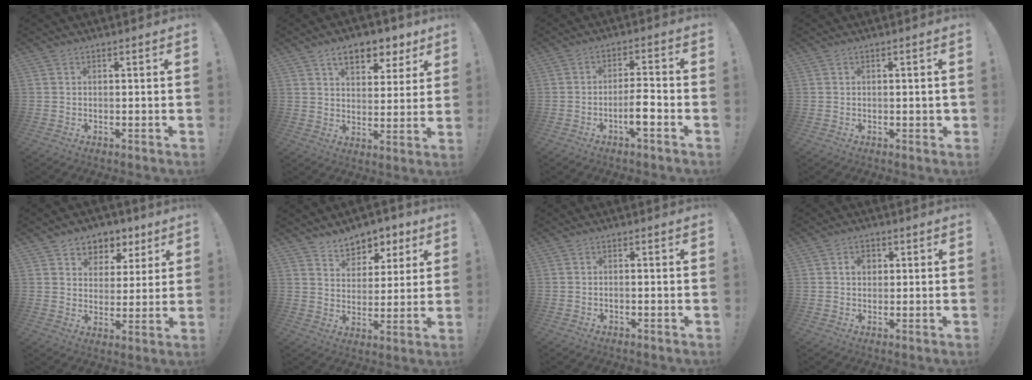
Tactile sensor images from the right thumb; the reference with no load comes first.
{"total": 10.2, "force": [6.3, 5.7, 5.7], "torque": [-0.076, -0.032, 0.113]}
{"total": 7.1, "force": [-3.1, 1.5, 6.2], "torque": [-0.098, 0.009, -0.055]}
{"total": 1.3, "force": [-0.1, 0.7, 1.1], "torque": [-0.014, 0.003, -0.002]}
{"total": 6.7, "force": [3.4, 5.7, 0.9], "torque": [-0.013, -0.025, 0.068]}
{"total": 7.6, "force": [5.6, 5.0, 1.1], "torque": [-0.016, -0.045, 0.110]}
{"total": 1.0, "force": [-0.8, 0.1, 0.6], "torque": [-0.011, 0.002, -0.013]}
{"total": 3.6, "force": [0.7, 2.8, 2.2], "torque": [-0.032, 0.004, 0.008]}